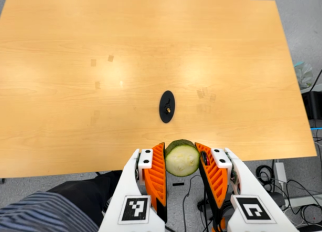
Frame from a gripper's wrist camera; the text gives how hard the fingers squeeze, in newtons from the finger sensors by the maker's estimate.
{"total": 12.4, "left": 12.8, "right": 12.1}